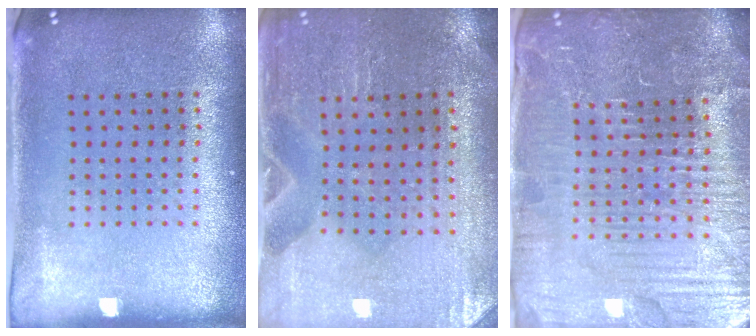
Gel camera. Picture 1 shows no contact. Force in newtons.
{"total": 0.6, "press": 0.6, "slide": 0.0}
{"total": 5.7, "press": 5.3, "slide": 2.2}